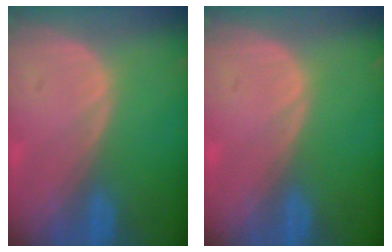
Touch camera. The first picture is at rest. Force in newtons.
{"total": 0.0}